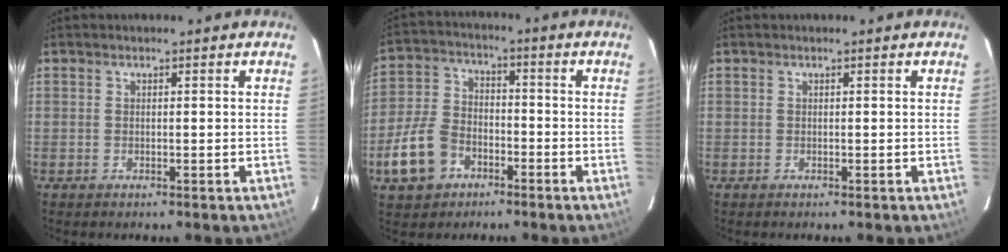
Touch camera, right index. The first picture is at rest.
{"total": 11.1, "force": [-5.4, 7.8, 5.7], "torque": [-0.142, 0.017, -0.098]}
{"total": 0.0}